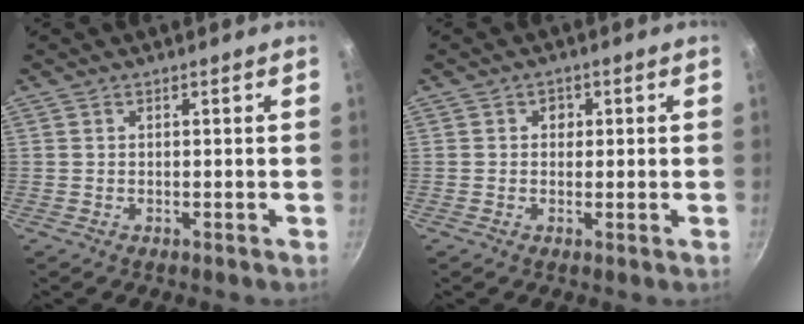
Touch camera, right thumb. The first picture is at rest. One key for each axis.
{"total": 1.9, "fx": 0.4, "fy": 1.7, "fz": 0.8, "tx": -0.001, "ty": -0.003, "tz": 0.001}